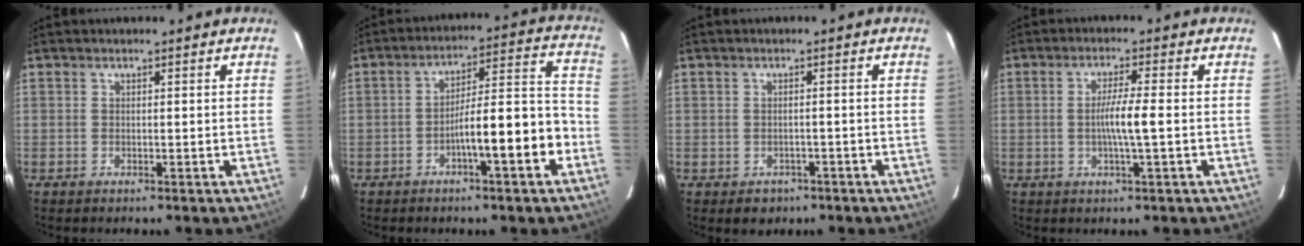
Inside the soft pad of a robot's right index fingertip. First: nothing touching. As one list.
[{"total": 11.1, "force": [-4.4, 1.1, 10.1], "torque": [-0.150, 0.028, -0.065]}, {"total": 2.7, "force": [-1.7, 2.0, 0.6], "torque": [-0.009, 0.006, -0.015]}, {"total": 4.6, "force": [-0.6, -0.4, 4.5], "torque": [-0.086, -0.002, -0.012]}]